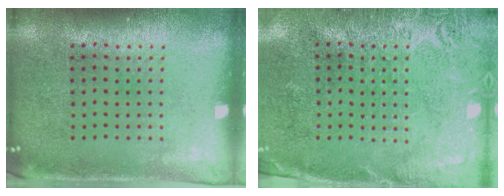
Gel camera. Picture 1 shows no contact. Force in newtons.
{"total": 2.7, "press": 2.4, "slide": 1.1}